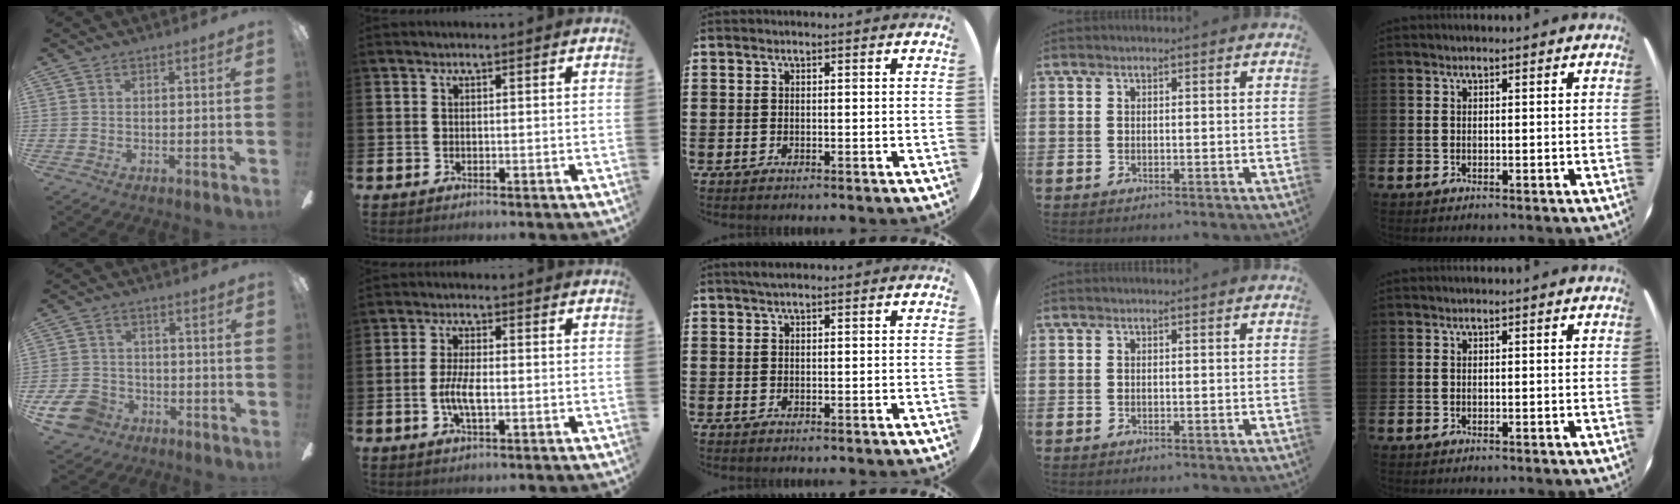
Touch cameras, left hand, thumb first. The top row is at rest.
{"thumb": {"total": 9.6, "force": [-5.2, 6.8, 4.3], "torque": [-0.104, 0.035, -0.097]}, "index": {"total": 4.0, "force": [-0.8, 1.4, 3.7], "torque": [-0.064, -0.003, -0.018]}, "middle": {"total": 1.0, "force": [0.8, 0.1, 0.6], "torque": [-0.013, 0.003, 0.013]}}